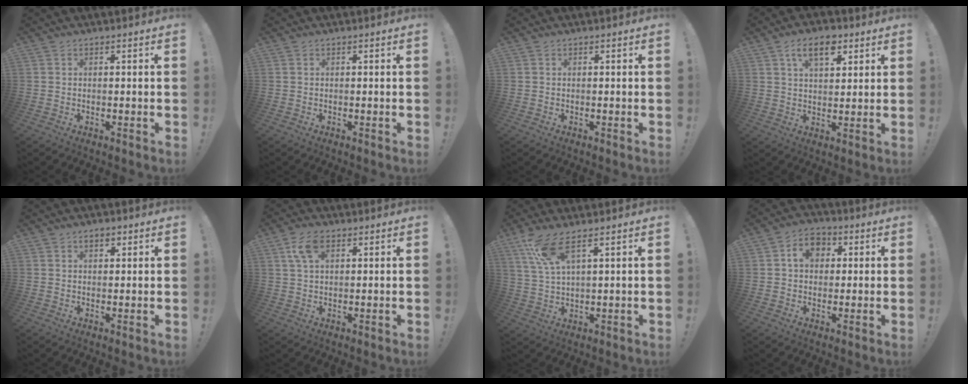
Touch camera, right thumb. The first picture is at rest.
{"total": 0.0}
{"total": 0.0}
{"total": 9.0, "force": [4.6, 4.8, 6.1], "torque": [-0.095, -0.005, 0.082]}
{"total": 2.3, "force": [1.2, 1.3, 1.5], "torque": [-0.025, 0.001, 0.019]}
{"total": 6.8, "force": [2.9, 3.5, 5.1], "torque": [-0.086, 0.000, 0.054]}
{"total": 8.5, "force": [5.4, 1.7, 6.3], "torque": [-0.132, -0.016, 0.100]}
{"total": 7.6, "force": [1.8, 6.0, 4.2], "torque": [-0.059, 0.007, 0.030]}